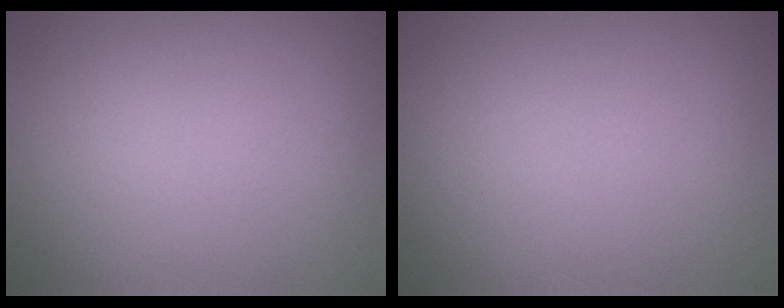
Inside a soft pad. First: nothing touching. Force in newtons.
{"total": 0.0}